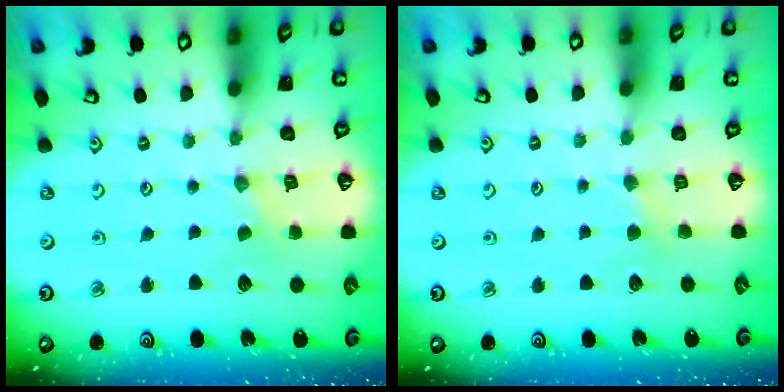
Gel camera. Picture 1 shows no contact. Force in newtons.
{"total": 2.9, "press": 2.8, "slide": 0.4}